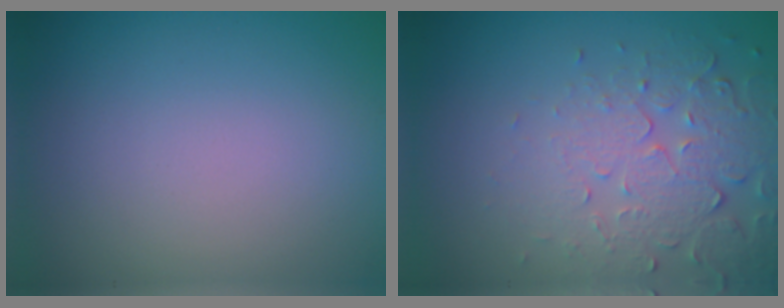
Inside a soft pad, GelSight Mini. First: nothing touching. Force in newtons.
{"total": 5.2, "press": 3.8, "slide": 3.5}